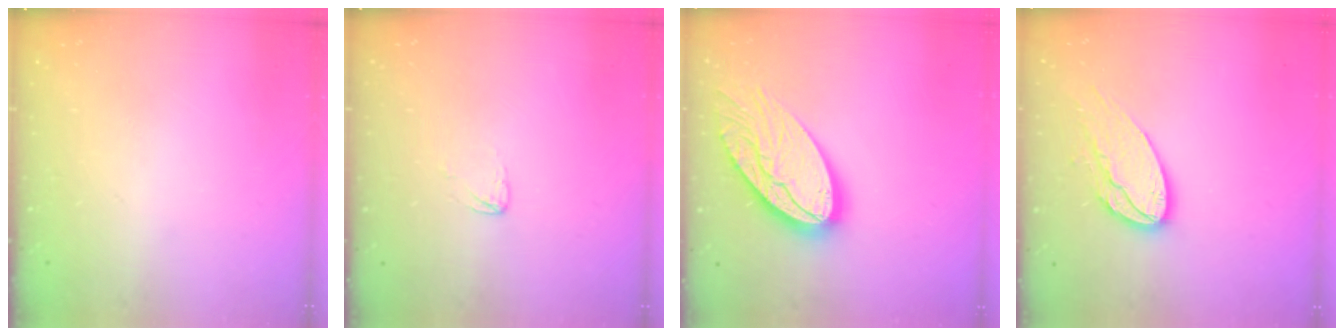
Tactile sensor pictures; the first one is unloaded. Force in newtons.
{"total": 2.0, "press": 2.0, "slide": 0.1}
{"total": 20.0, "press": 19.9, "slide": 1.9}
{"total": 14.0, "press": 14.0, "slide": 1.2}